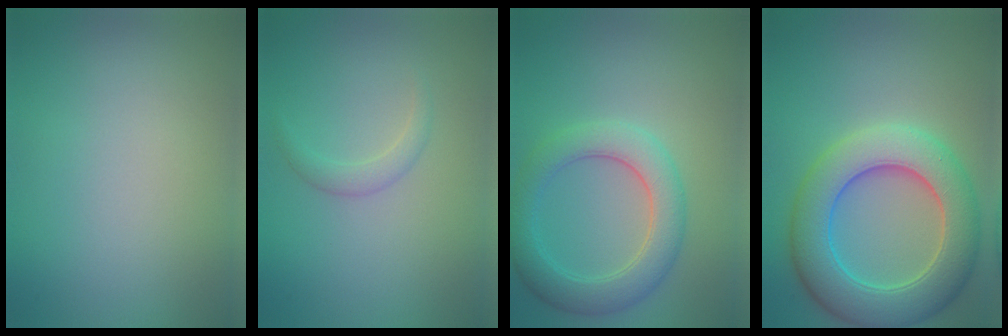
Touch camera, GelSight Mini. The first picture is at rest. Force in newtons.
{"total": 1.3, "press": 1.3, "slide": 0.1}
{"total": 4.6, "press": 4.6, "slide": 0.3}
{"total": 8.5, "press": 8.5, "slide": 0.4}